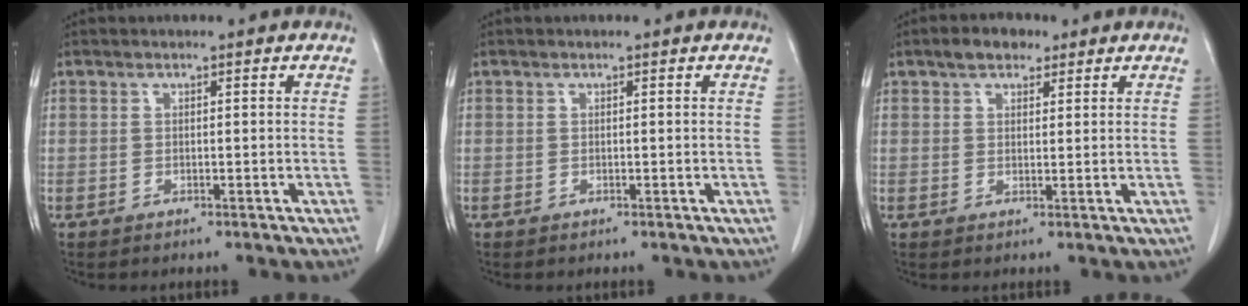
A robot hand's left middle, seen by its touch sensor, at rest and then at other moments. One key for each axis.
{"total": 0.0}
{"total": 3.9, "fx": 2.6, "fy": 2.2, "fz": 1.9, "tx": -0.033, "ty": 0.014, "tz": 0.043}